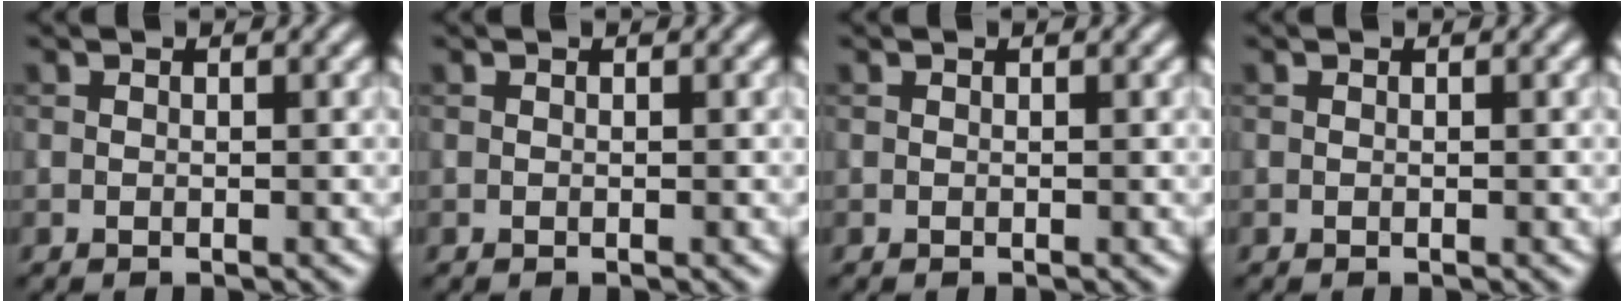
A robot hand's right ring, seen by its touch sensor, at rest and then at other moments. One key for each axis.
{"total": 0.0}
{"total": 0.0}
{"total": 0.0}